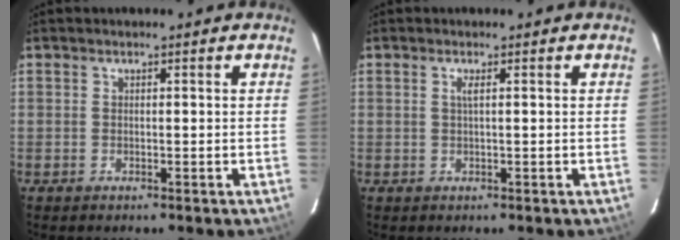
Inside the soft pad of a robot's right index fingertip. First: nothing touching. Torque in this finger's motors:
{"motor_torque": [0.05, -0.08, 0.13, 0.03]}